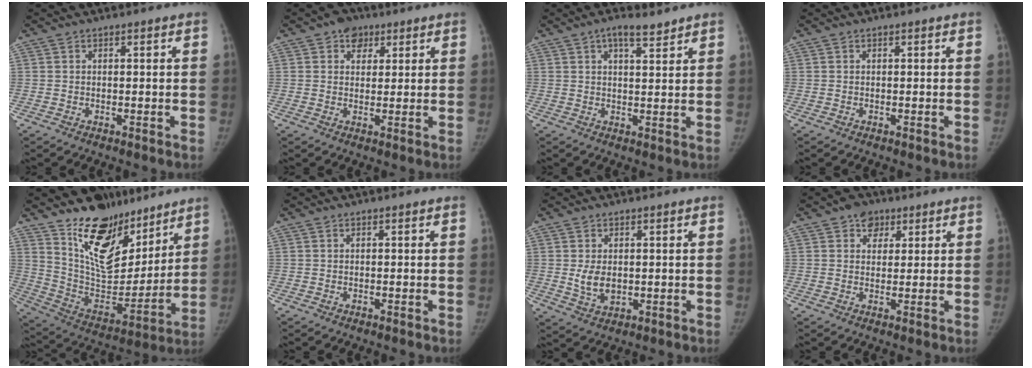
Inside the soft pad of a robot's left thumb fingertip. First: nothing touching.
{"total": 4.7, "force": [2.3, 3.6, 1.8], "torque": [0.001, -0.005, 0.031]}
{"total": 4.7, "force": [3.3, 1.6, 2.9], "torque": [-0.036, -0.018, 0.054]}
{"total": 0.0}
{"total": 21.1, "force": [15.0, 10.7, 10.3], "torque": [-0.107, -0.110, 0.258]}
{"total": 0.0}
{"total": 4.9, "force": [0.4, 3.4, 3.6], "torque": [-0.053, -0.012, 0.018]}
{"total": 4.7, "force": [2.5, 3.6, 1.7], "torque": [0.002, -0.007, 0.034]}